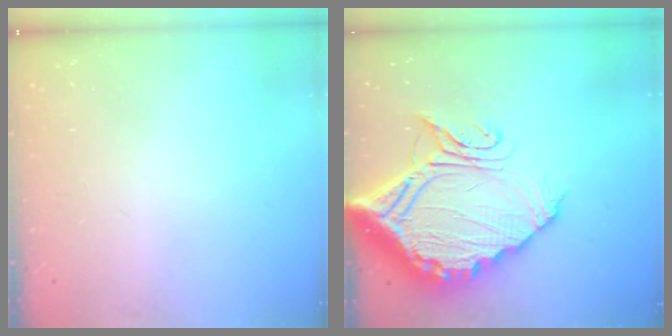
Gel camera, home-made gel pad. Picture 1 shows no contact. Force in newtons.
{"total": 23.3, "press": 23.3, "slide": 1.9}